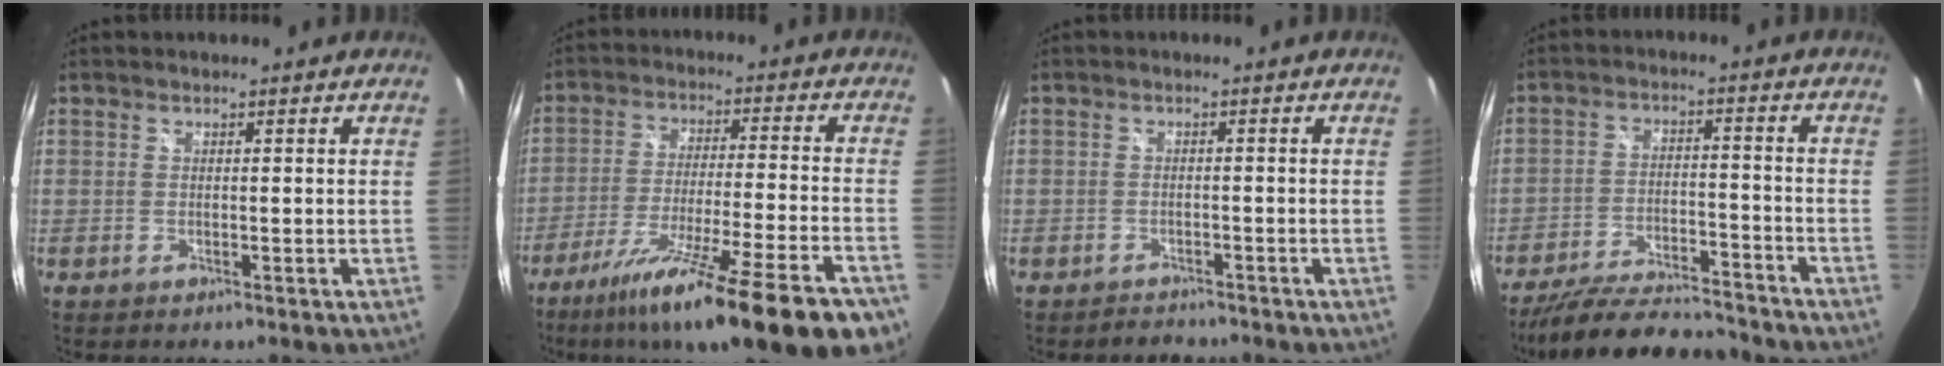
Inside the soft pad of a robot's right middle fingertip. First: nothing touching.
{"total": 23.1, "force": [-16.2, 1.5, 16.3], "torque": [-0.272, -0.072, -0.251]}
{"total": 2.5, "force": [-2.3, 0.9, 0.0], "torque": [-0.007, -0.001, -0.035]}
{"total": 17.8, "force": [-15.7, 3.7, 7.4], "torque": [-0.153, -0.019, -0.240]}